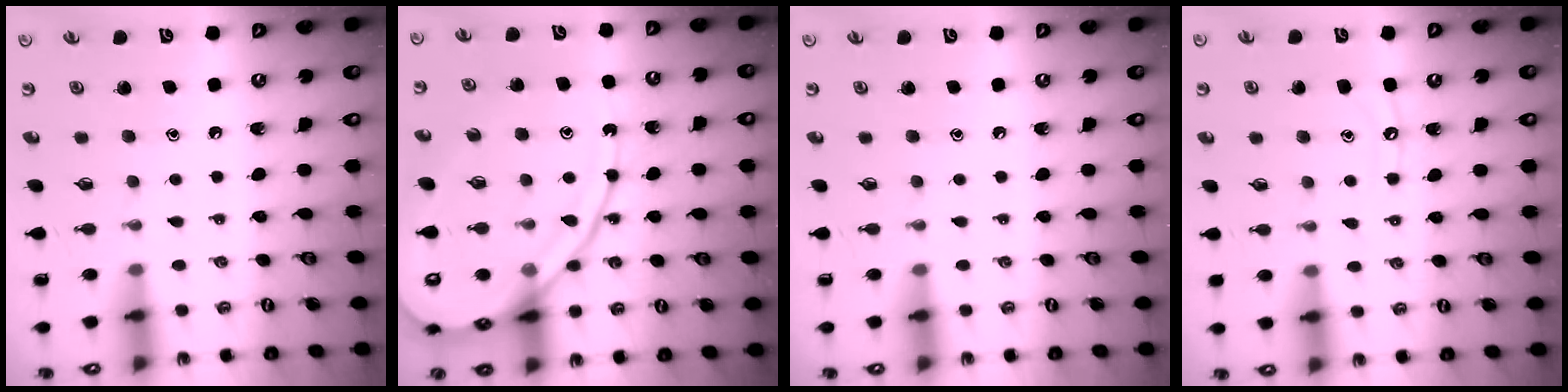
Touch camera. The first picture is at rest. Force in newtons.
{"total": 17.7, "press": 17.6, "slide": 1.8}
{"total": 0.0}
{"total": 6.3, "press": 6.2, "slide": 0.6}